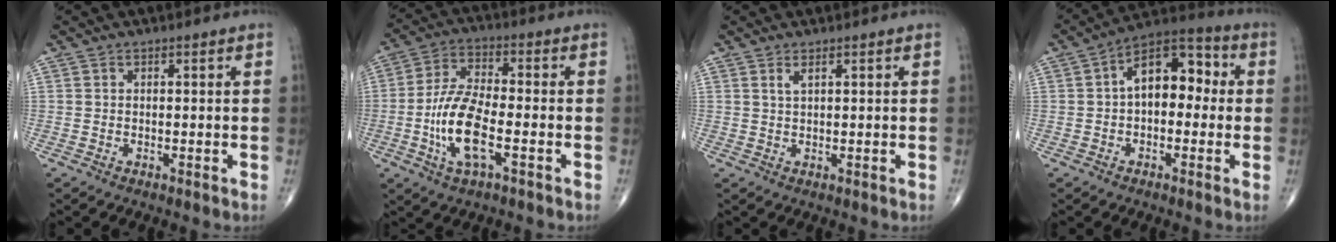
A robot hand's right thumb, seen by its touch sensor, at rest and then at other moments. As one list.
[{"total": 11.8, "force": [-3.4, 4.2, 10.5], "torque": [-0.216, 0.017, -0.069]}, {"total": 1.3, "force": [0.7, 0.2, 1.0], "torque": [-0.020, -0.001, 0.016]}, {"total": 12.3, "force": [1.8, 6.9, 10.0], "torque": [-0.137, 0.037, 0.015]}]